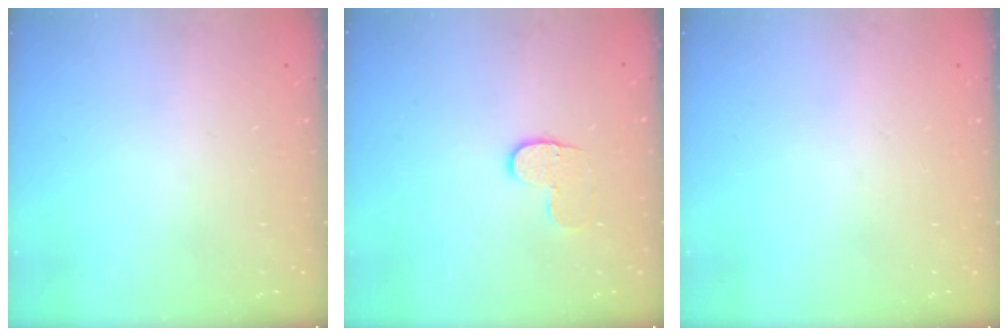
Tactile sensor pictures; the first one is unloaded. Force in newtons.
{"total": 6.3, "press": 6.3, "slide": 0.7}
{"total": 0.0}